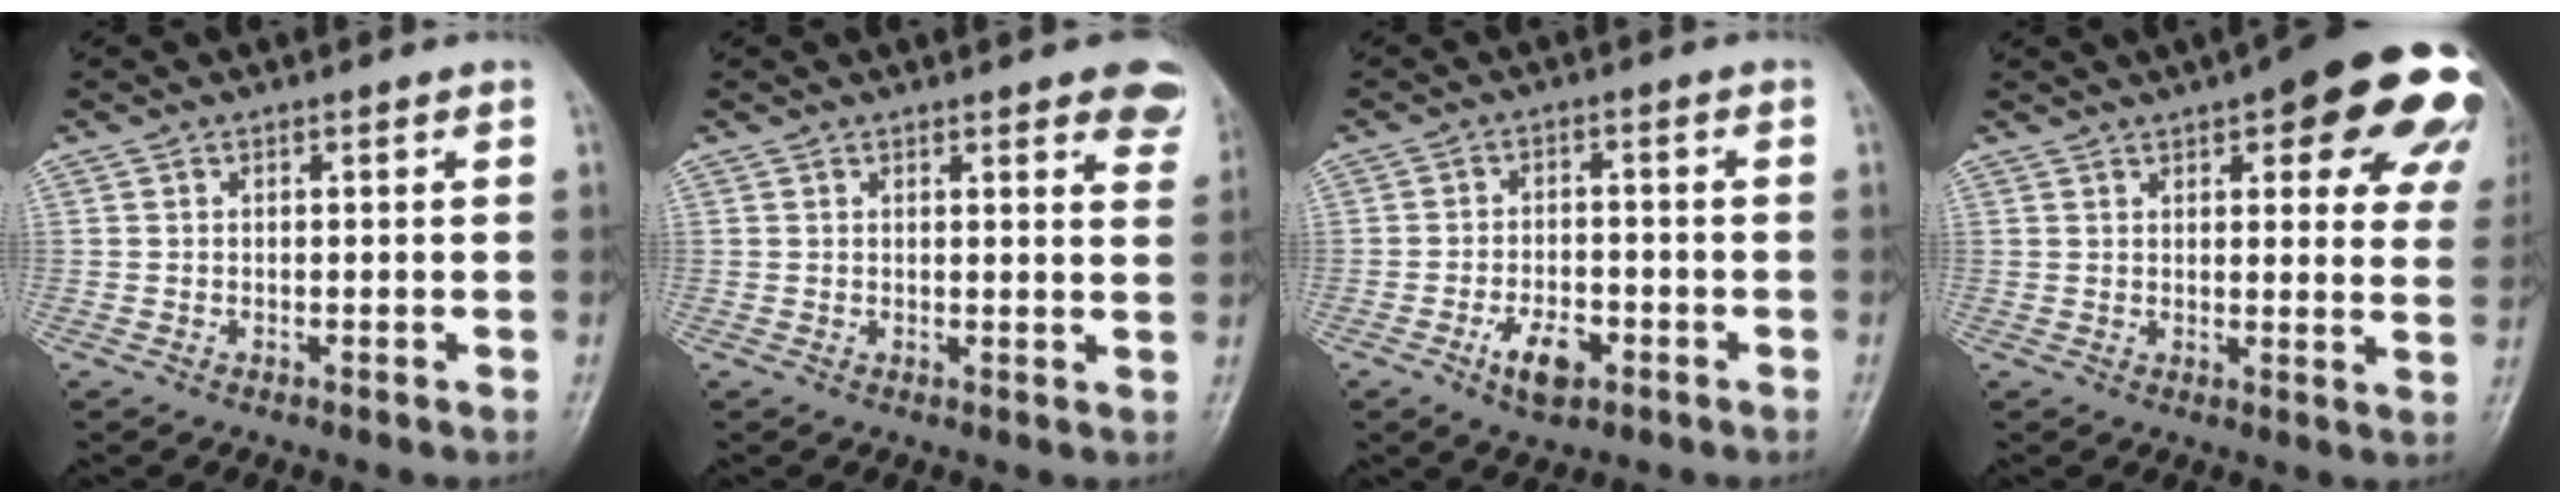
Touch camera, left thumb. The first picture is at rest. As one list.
[{"total": 8.0, "force": [5.6, 2.2, 5.2], "torque": [-0.038, -0.019, 0.052]}, {"total": 6.2, "force": [-3.0, 3.3, 4.4], "torque": [-0.066, 0.014, -0.050]}, {"total": 22.3, "force": [11.8, 7.7, 17.3], "torque": [-0.179, -0.017, 0.129]}]